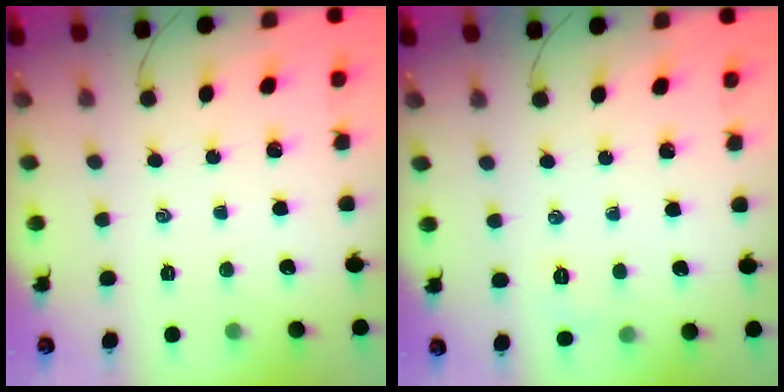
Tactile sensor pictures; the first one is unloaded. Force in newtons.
{"total": 3.7, "press": 3.6, "slide": 0.9}